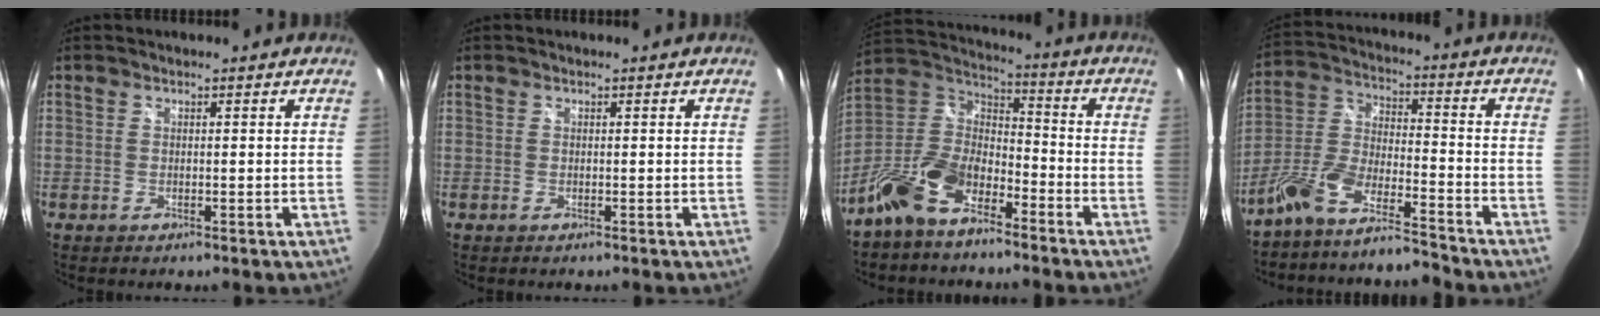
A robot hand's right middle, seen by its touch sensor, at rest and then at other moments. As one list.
[{"total": 0.0}, {"total": 15.6, "force": [-9.9, 7.7, 9.3], "torque": [-0.199, 0.008, -0.193]}, {"total": 10.8, "force": [-9.6, 1.5, 4.7], "torque": [-0.111, 0.009, -0.186]}]